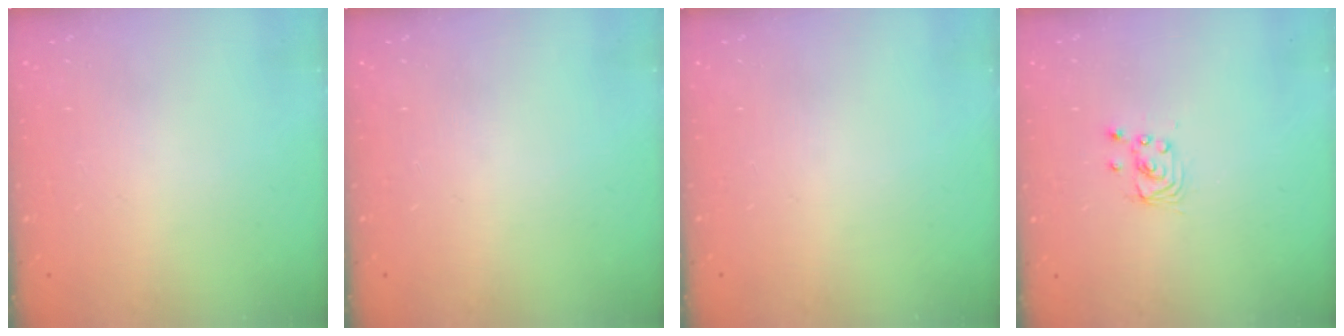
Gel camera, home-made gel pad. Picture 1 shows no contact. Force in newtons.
{"total": 0.0}
{"total": 0.0}
{"total": 2.8, "press": 2.8, "slide": 0.2}